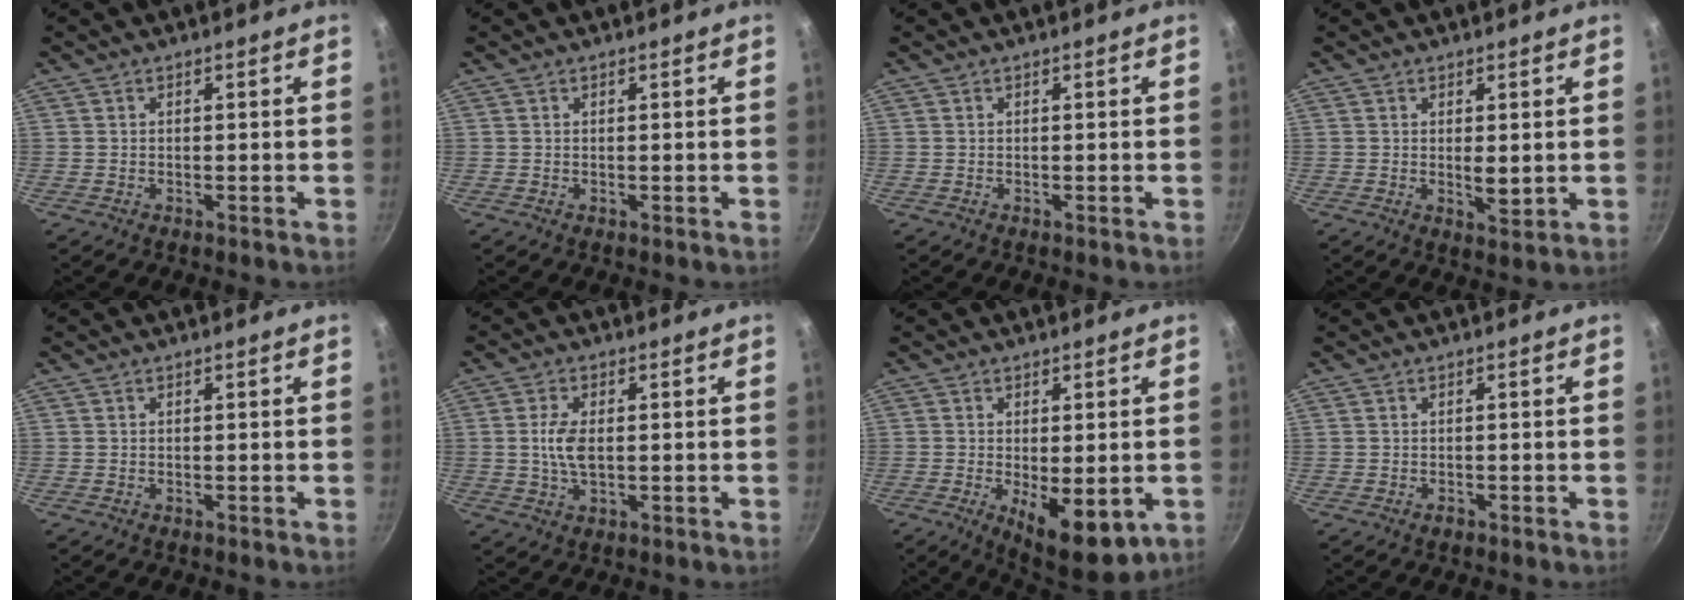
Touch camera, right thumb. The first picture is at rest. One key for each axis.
{"total": 0.0}
{"total": 0.0}
{"total": 3.1, "fx": 0.2, "fy": 1.1, "fz": 2.9, "tx": -0.049, "ty": -0.012, "tz": 0.006}
{"total": 0.0}
{"total": 5.4, "fx": 0.2, "fy": 2.8, "fz": 4.6, "tx": -0.095, "ty": 0.002, "tz": 0.002}
{"total": 10.2, "fx": -2.4, "fy": 4.0, "fz": 9.0, "tx": -0.116, "ty": -0.010, "tz": -0.020}
{"total": 0.7, "fx": -0.5, "fy": 0.4, "fz": 0.3, "tx": -0.008, "ty": 0.002, "tz": -0.007}